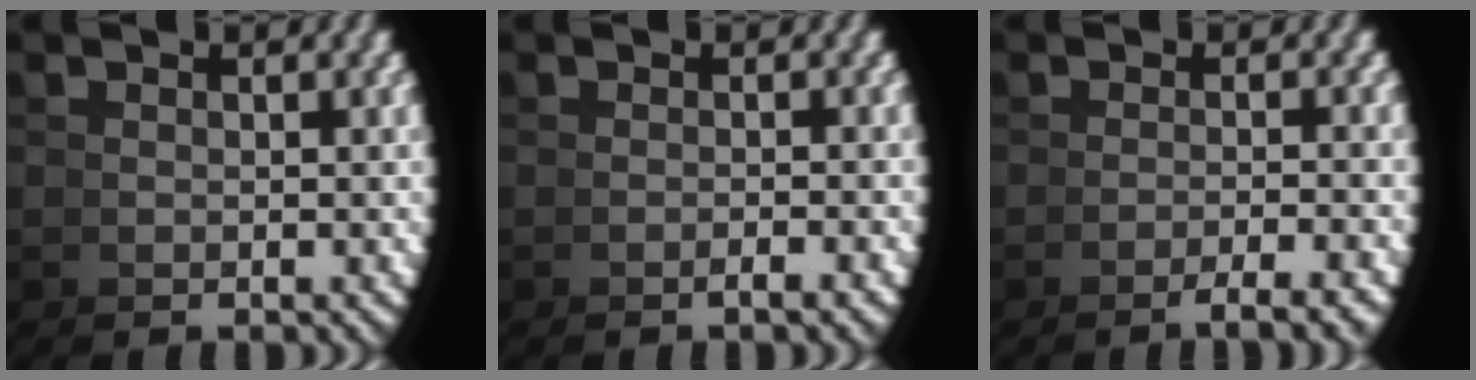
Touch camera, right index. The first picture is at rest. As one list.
[{"total": 1.2, "force": [-0.9, -0.2, 0.8], "torque": [-0.002, 0.012, -0.021]}, {"total": 2.9, "force": [-2.1, -0.2, 2.0], "torque": [-0.006, 0.015, -0.042]}]